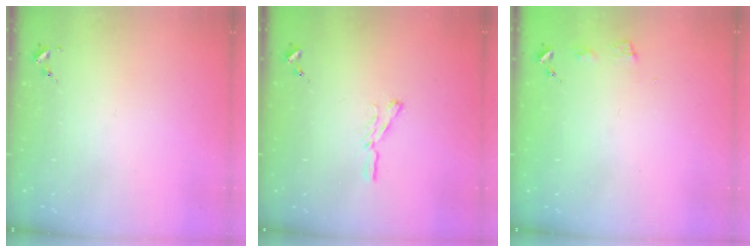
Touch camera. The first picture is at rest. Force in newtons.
{"total": 4.7, "press": 4.6, "slide": 0.6}
{"total": 3.9, "press": 3.9, "slide": 0.4}